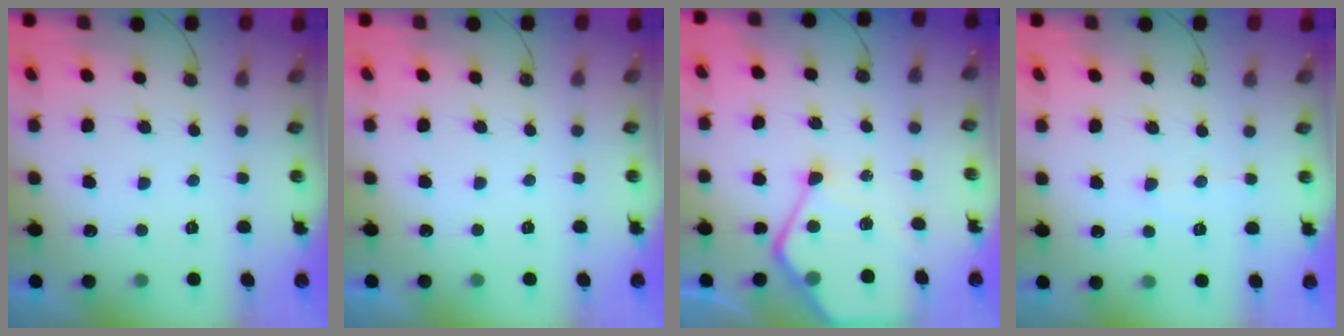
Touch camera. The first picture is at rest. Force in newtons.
{"total": 0.0}
{"total": 13.5, "press": 13.5, "slide": 1.3}
{"total": 5.5, "press": 5.5, "slide": 0.2}